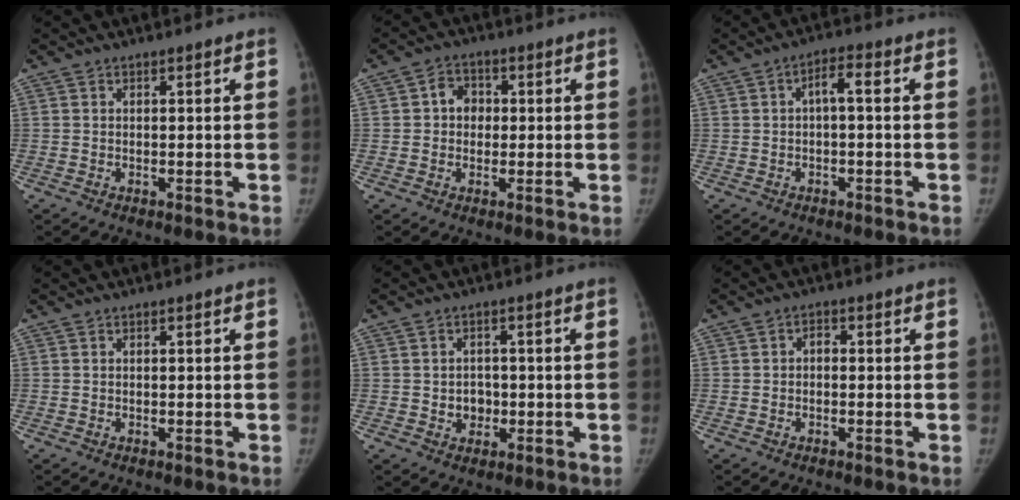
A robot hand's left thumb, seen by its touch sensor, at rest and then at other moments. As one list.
[{"total": 5.0, "force": [0.3, 4.3, 2.5], "torque": [-0.012, 0.010, -0.002]}, {"total": 3.4, "force": [-0.2, 1.4, 3.1], "torque": [-0.047, 0.020, -0.009]}, {"total": 0.0}, {"total": 4.0, "force": [-0.7, 3.5, 1.8], "torque": [-0.003, 0.007, -0.008]}, {"total": 1.8, "force": [-0.3, 1.4, 1.0], "torque": [-0.006, 0.009, -0.011]}]